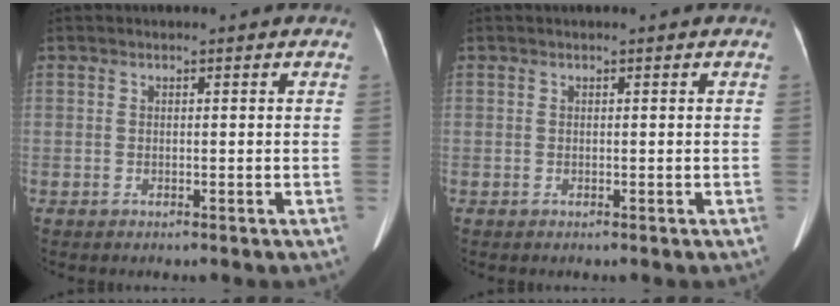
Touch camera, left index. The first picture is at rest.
{"total": 0.0}